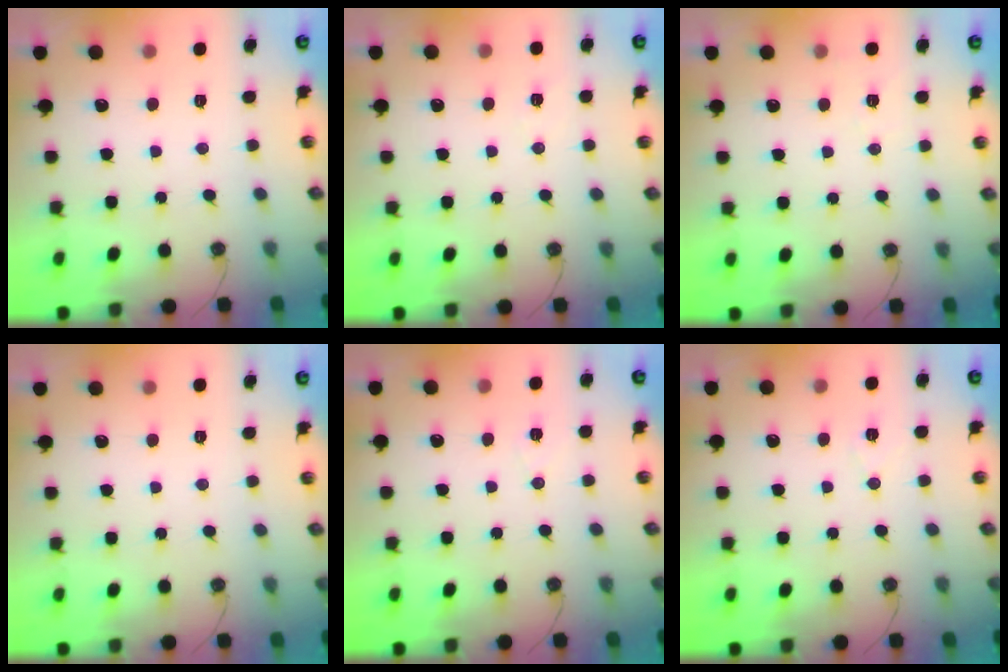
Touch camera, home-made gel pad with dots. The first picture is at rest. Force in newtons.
{"total": 6.3, "press": 4.7, "slide": 4.2}
{"total": 7.3, "press": 5.8, "slide": 4.4}
{"total": 0.0}
{"total": 6.4, "press": 4.6, "slide": 4.5}
{"total": 6.1, "press": 4.0, "slide": 4.6}